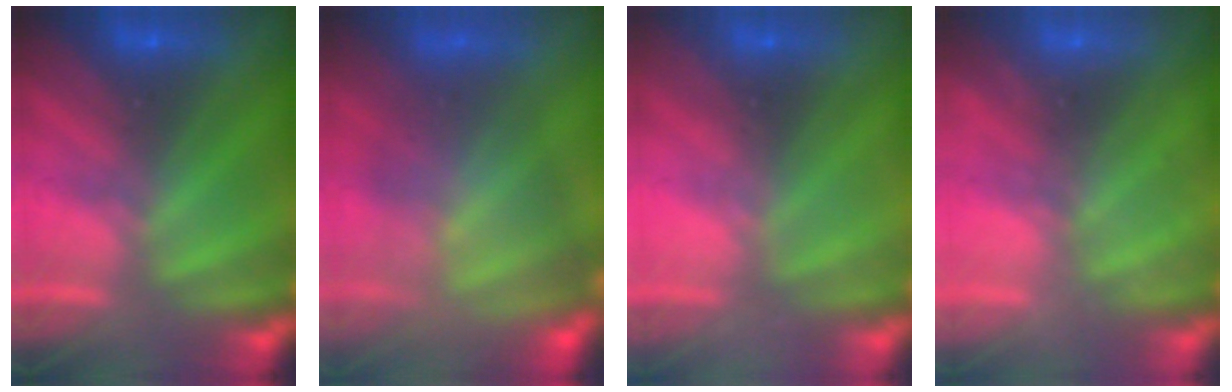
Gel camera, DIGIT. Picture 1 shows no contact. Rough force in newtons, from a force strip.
{"total": 8.5}
{"total": 1.8}
{"total": 2.4}